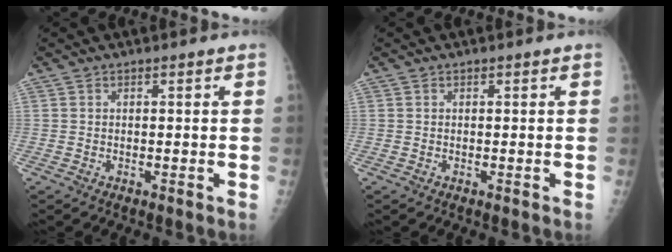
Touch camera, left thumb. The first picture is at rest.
{"total": 0.0}